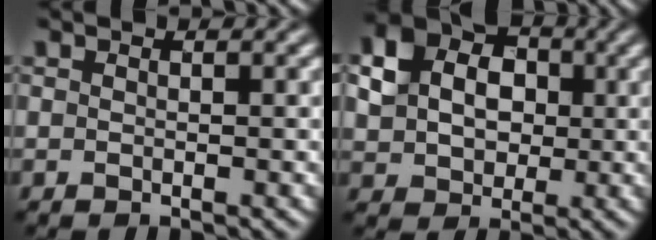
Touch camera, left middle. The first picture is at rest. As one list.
[{"total": 7.9, "force": [1.6, 6.3, 4.5], "torque": [-0.101, 0.023, 0.019]}]